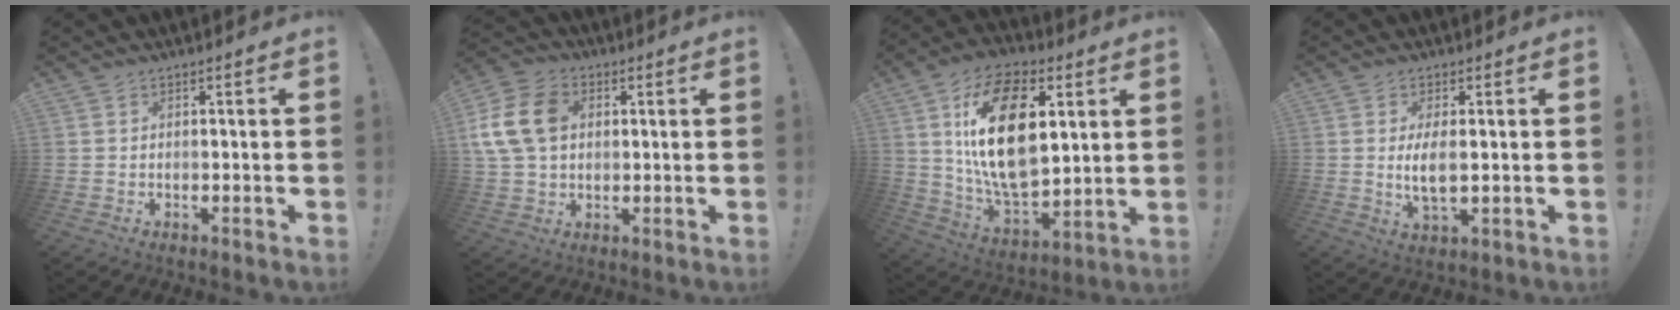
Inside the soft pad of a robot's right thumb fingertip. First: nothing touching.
{"total": 14.9, "force": [2.8, 11.1, 9.5], "torque": [-0.183, 0.004, 0.058]}
{"total": 24.2, "force": [6.0, 14.3, 18.6], "torque": [-0.362, -0.020, 0.101]}
{"total": 5.9, "force": [0.1, 2.2, 5.5], "torque": [-0.108, -0.014, -0.001]}